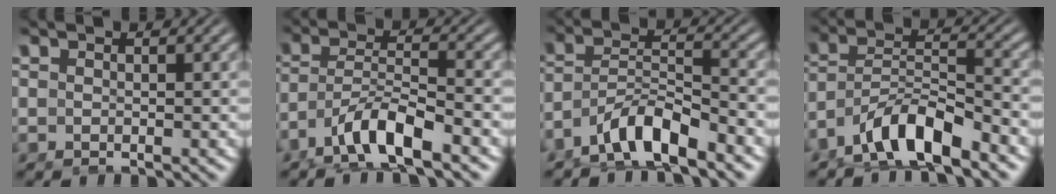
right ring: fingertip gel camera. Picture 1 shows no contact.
{"total": 4.8, "force": [-2.5, 2.3, 3.4], "torque": [-0.077, -0.024, -0.033]}
{"total": 5.5, "force": [-3.6, 2.7, 3.1], "torque": [-0.074, -0.030, -0.049]}
{"total": 6.3, "force": [-3.9, 3.5, 3.6], "torque": [-0.086, -0.032, -0.052]}